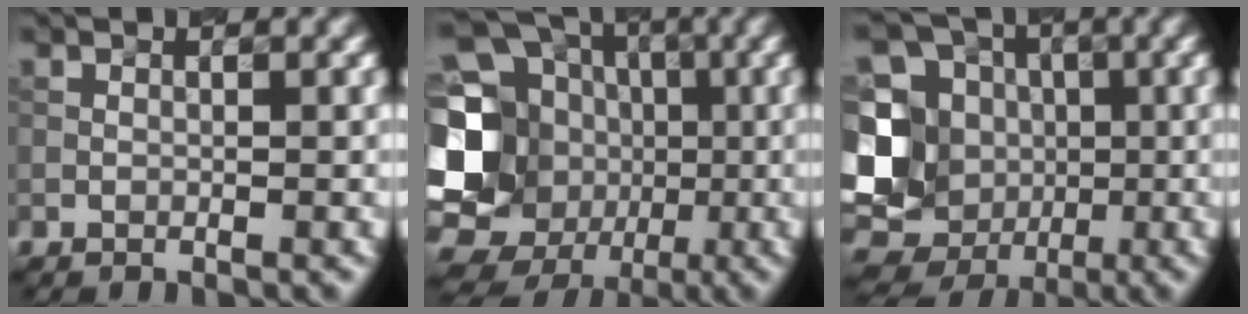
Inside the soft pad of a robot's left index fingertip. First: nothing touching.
{"total": 18.9, "force": [-2.3, 17.1, 7.5], "torque": [-0.171, 0.007, -0.070]}
{"total": 16.0, "force": [-2.6, 14.4, 6.4], "torque": [-0.162, 0.010, -0.048]}